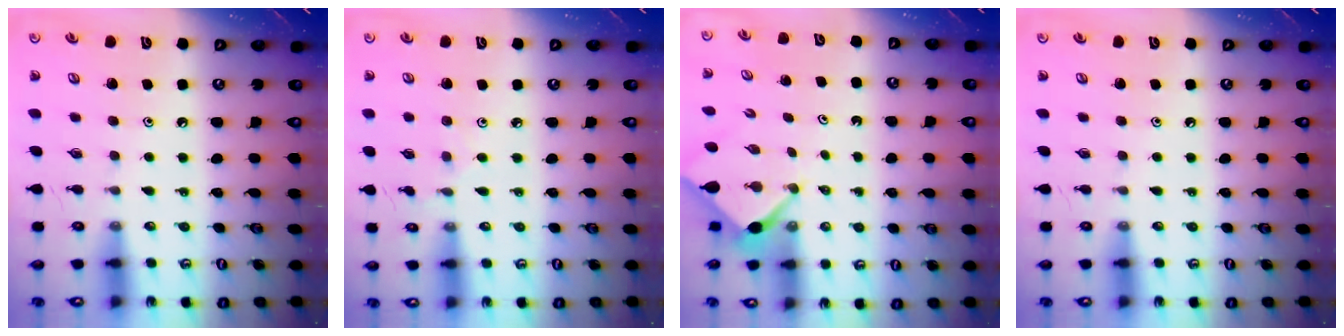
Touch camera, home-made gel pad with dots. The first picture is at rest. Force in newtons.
{"total": 1.4, "press": 1.4, "slide": 0.1}
{"total": 2.6, "press": 2.5, "slide": 0.3}
{"total": 0.0}